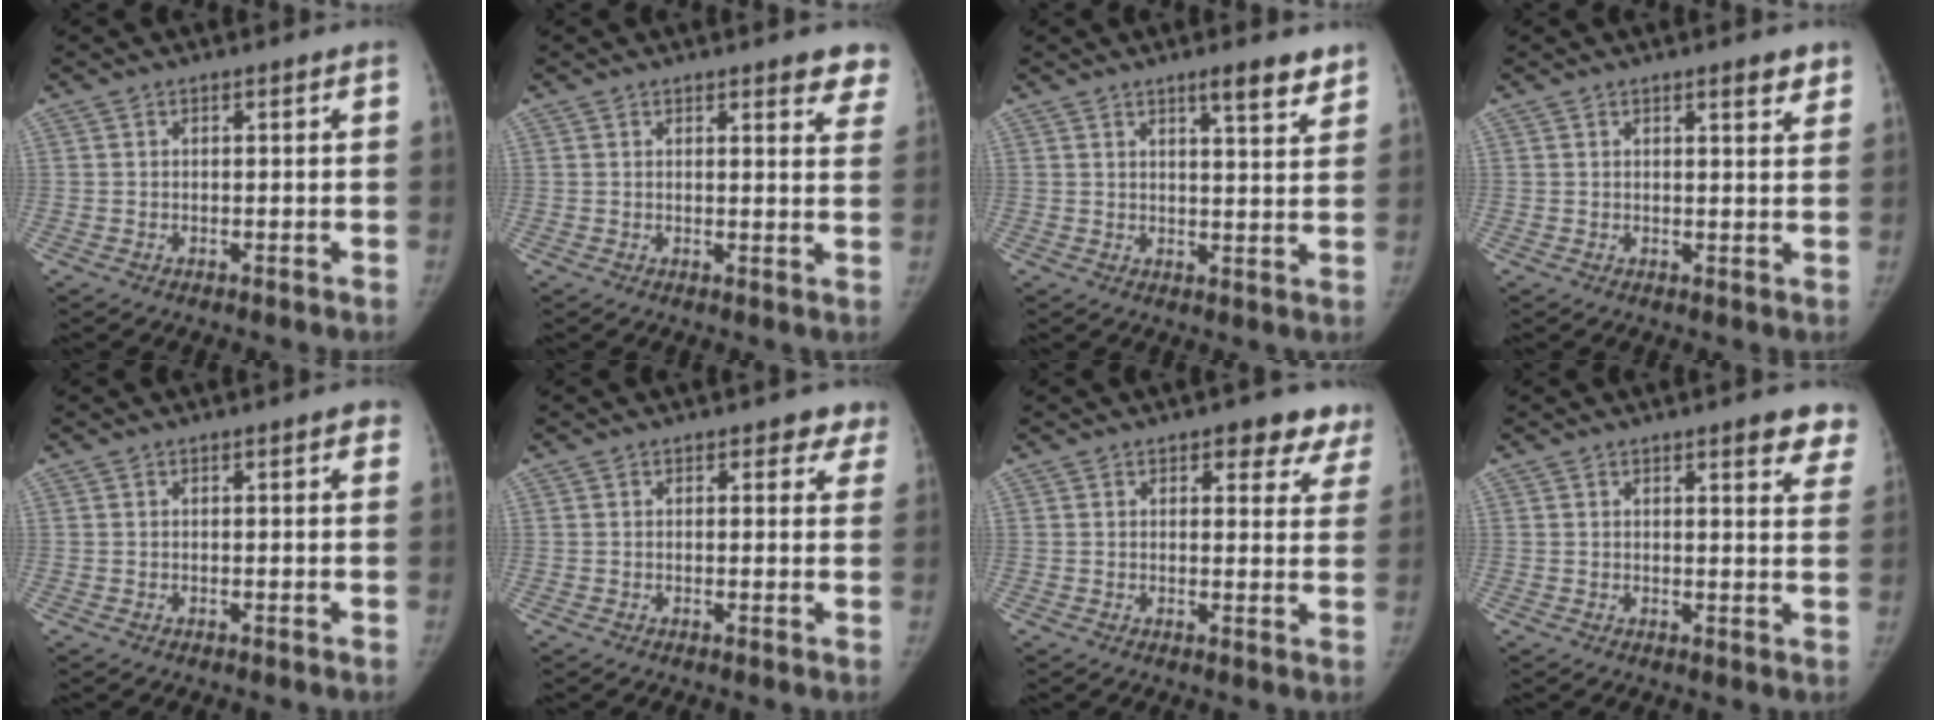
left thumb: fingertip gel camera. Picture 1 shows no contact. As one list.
[{"total": 6.2, "force": [5.0, 1.8, 3.2], "torque": [-0.007, -0.024, 0.043]}, {"total": 6.2, "force": [4.5, 1.0, 4.1], "torque": [-0.047, -0.031, 0.062]}, {"total": 3.3, "force": [2.3, 0.8, 2.2], "torque": [-0.018, -0.013, 0.028]}, {"total": 1.6, "force": [0.8, 0.5, 1.3], "torque": [-0.011, 0.001, 0.006]}, {"total": 3.6, "force": [2.5, 2.1, 1.4], "torque": [0.025, -0.008, 0.018]}, {"total": 7.7, "force": [5.3, 3.7, 4.2], "torque": [-0.005, -0.022, 0.054]}, {"total": 7.1, "force": [5.2, 2.0, 4.4], "torque": [-0.025, -0.023, 0.052]}]